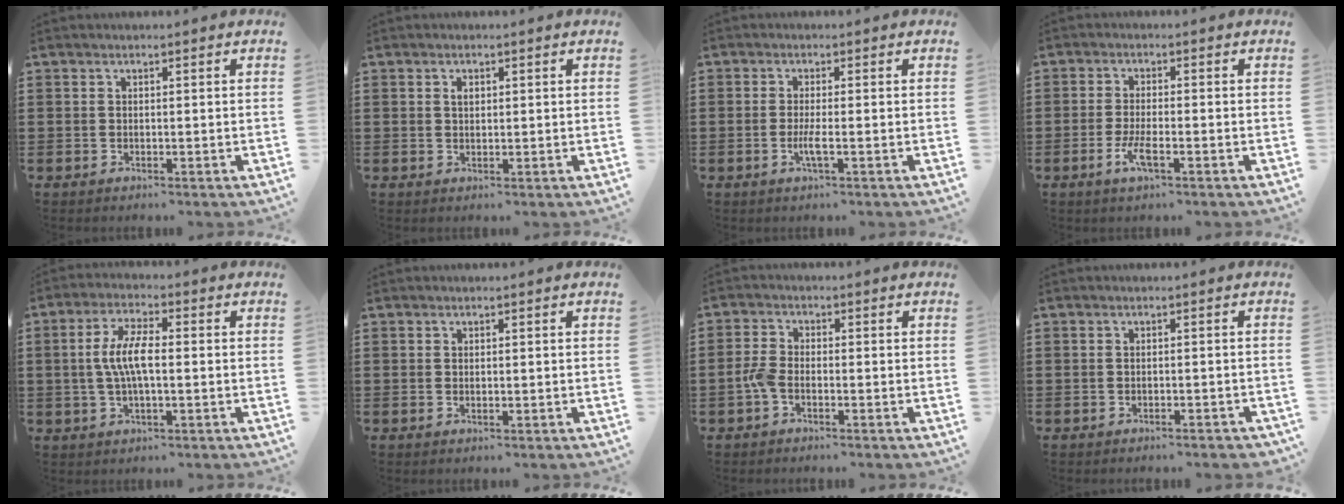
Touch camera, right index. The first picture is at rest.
{"total": 1.2, "force": [0.4, 0.8, 0.9], "torque": [-0.019, 0.006, 0.007]}
{"total": 2.5, "force": [-0.8, 0.2, 2.4], "torque": [-0.049, -0.006, -0.016]}
{"total": 3.8, "force": [-1.6, 0.8, 3.3], "torque": [-0.068, -0.004, -0.032]}
{"total": 6.5, "force": [-0.2, 2.1, 6.2], "torque": [-0.133, -0.001, -0.011]}
{"total": 0.0}
{"total": 2.7, "force": [-1.3, 1.2, 2.0], "torque": [-0.059, -0.004, -0.030]}
{"total": 1.1, "force": [-1.0, 0.0, 0.4], "torque": [-0.010, -0.003, -0.021]}